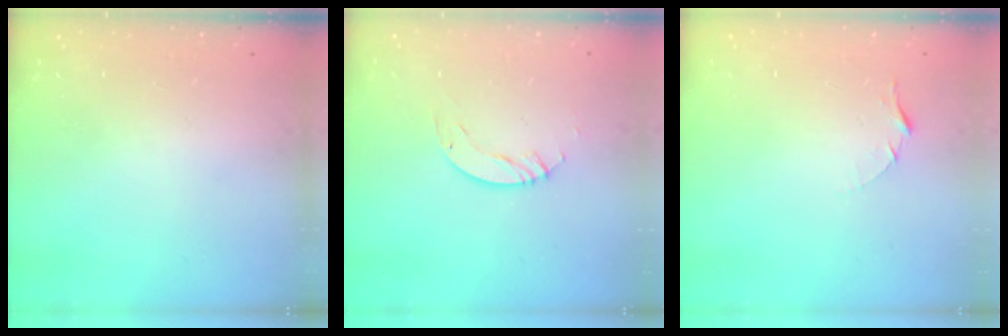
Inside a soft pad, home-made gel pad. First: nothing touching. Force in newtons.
{"total": 4.0, "press": 4.0, "slide": 0.3}
{"total": 5.4, "press": 5.4, "slide": 0.5}